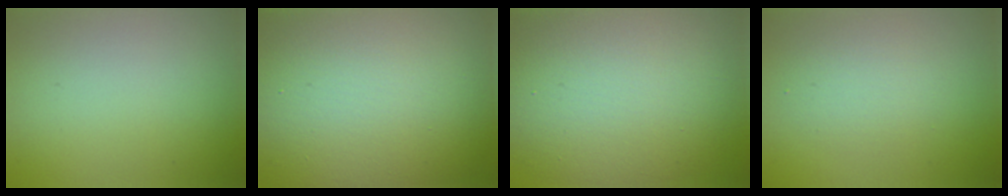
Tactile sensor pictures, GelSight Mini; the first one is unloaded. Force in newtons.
{"total": 19.3, "press": 19.3, "slide": 0.3}
{"total": 12.9, "press": 12.9, "slide": 0.9}
{"total": 2.4, "press": 2.4, "slide": 0.2}